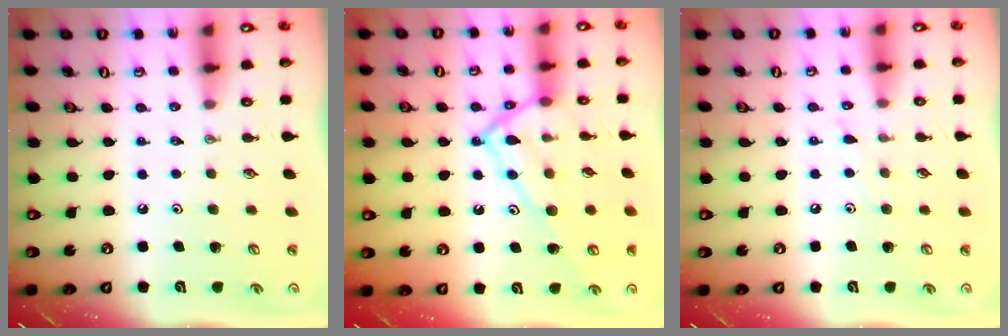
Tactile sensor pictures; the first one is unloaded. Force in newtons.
{"total": 15.8, "press": 15.7, "slide": 0.7}
{"total": 5.5, "press": 5.4, "slide": 0.6}